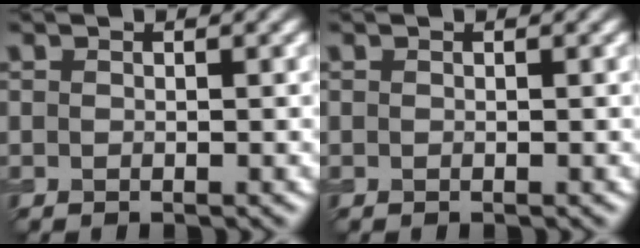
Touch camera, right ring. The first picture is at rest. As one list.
[{"total": 0.0}]